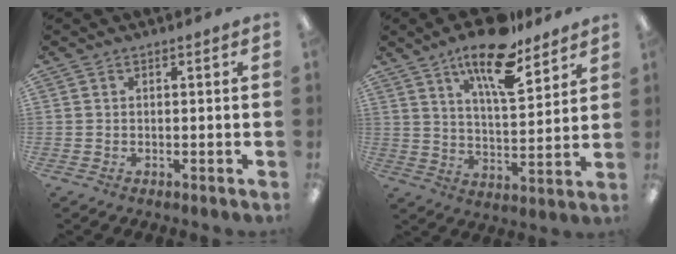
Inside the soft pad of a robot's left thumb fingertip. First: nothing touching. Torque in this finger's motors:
{"motor_torque": [0.16, 0.53, 1.54, -1.22, 0.32]}